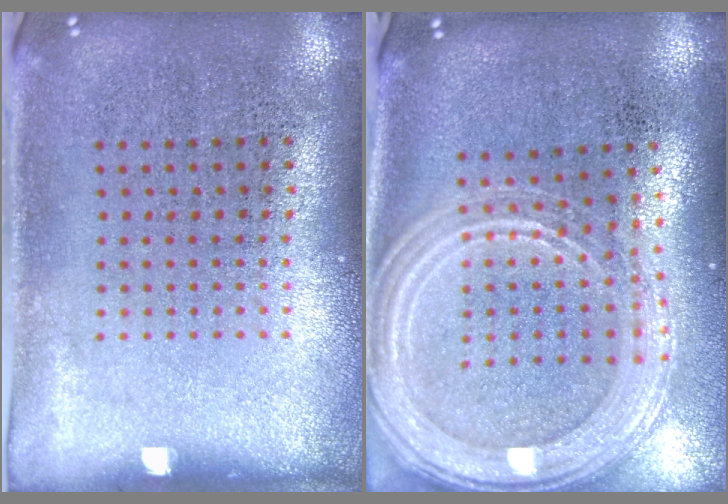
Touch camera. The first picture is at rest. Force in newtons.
{"total": 2.3, "press": 2.1, "slide": 1.0}